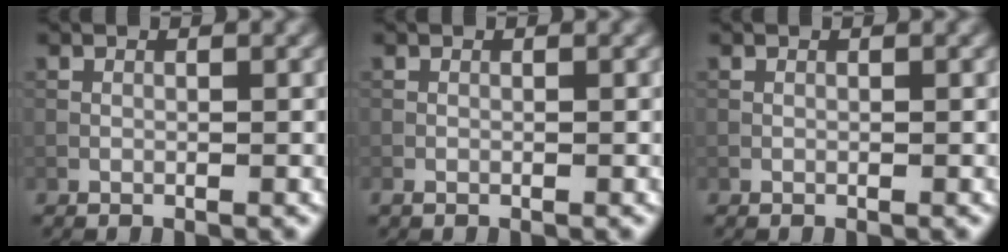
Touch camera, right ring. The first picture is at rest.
{"total": 0.6, "force": [-0.5, 0.2, 0.3], "torque": [-0.006, -0.003, -0.008]}
{"total": 0.0}